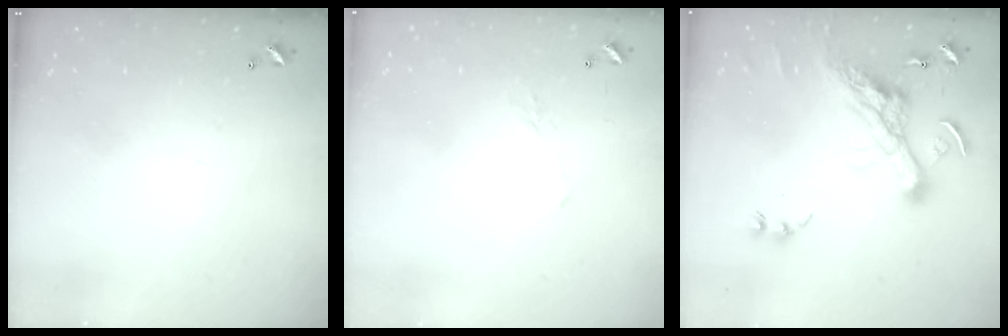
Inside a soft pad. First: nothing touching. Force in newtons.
{"total": 4.3, "press": 4.2, "slide": 1.0}
{"total": 9.9, "press": 9.7, "slide": 1.9}